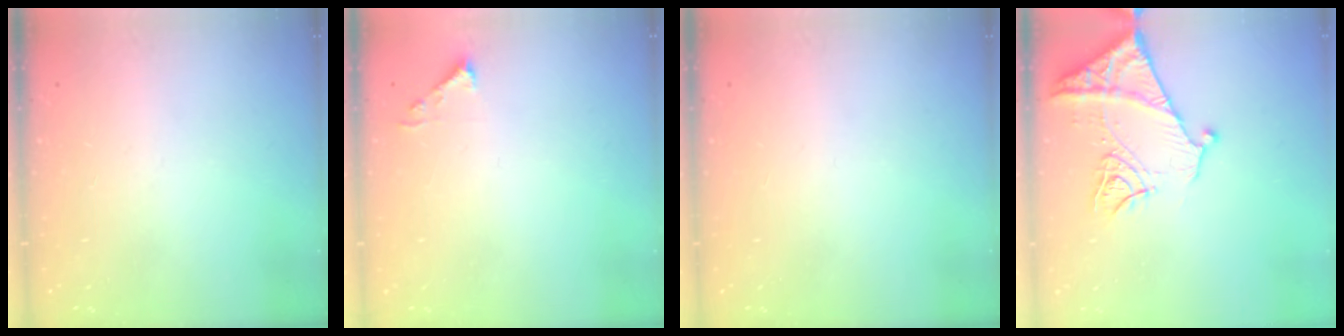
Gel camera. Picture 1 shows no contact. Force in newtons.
{"total": 3.7, "press": 3.7, "slide": 0.4}
{"total": 0.0}
{"total": 11.9, "press": 11.8, "slide": 1.4}